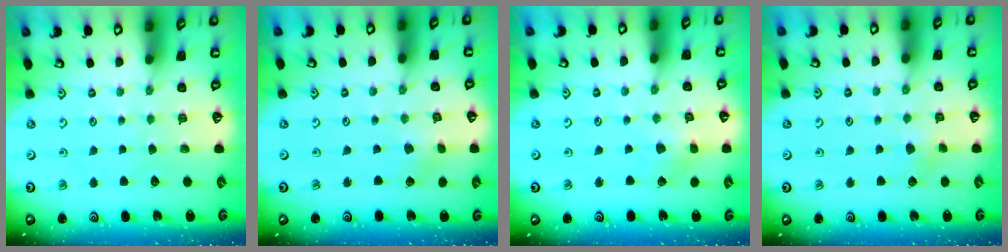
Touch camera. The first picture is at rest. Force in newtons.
{"total": 1.4, "press": 1.4, "slide": 0.1}
{"total": 3.4, "press": 3.3, "slide": 0.6}
{"total": 3.0, "press": 2.9, "slide": 0.5}